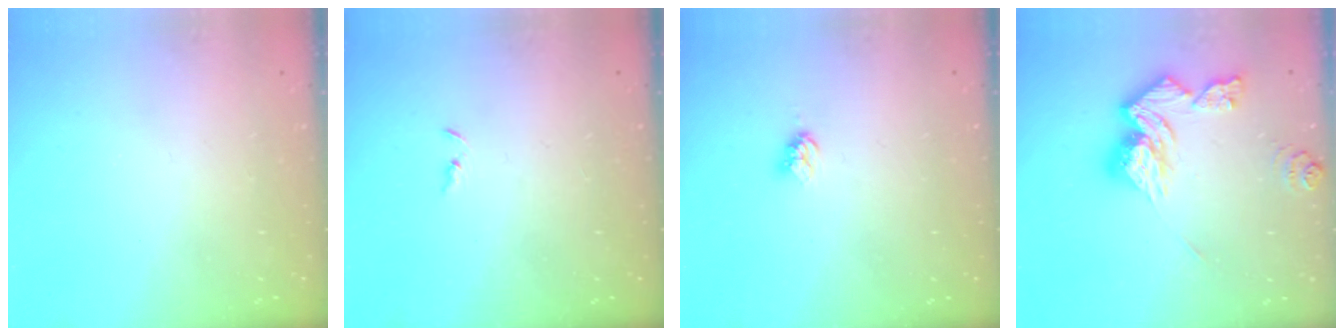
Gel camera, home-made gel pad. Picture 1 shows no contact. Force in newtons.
{"total": 1.3, "press": 1.2, "slide": 0.3}
{"total": 3.9, "press": 3.9, "slide": 0.4}
{"total": 13.3, "press": 13.3, "slide": 1.3}